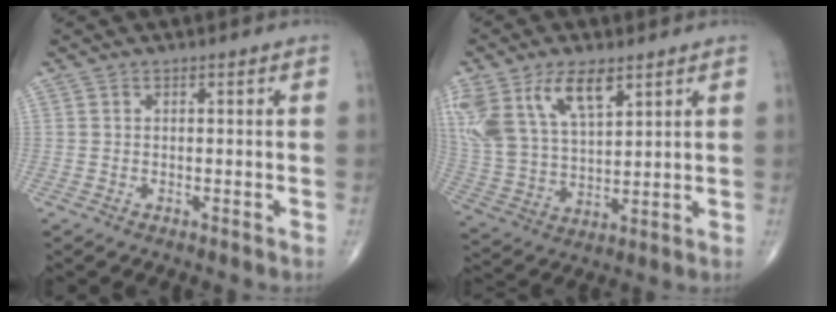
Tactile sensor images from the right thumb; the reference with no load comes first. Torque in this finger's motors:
{"motor_torque": [0.21, 0.64, 1.47, 1.14, 0.18]}